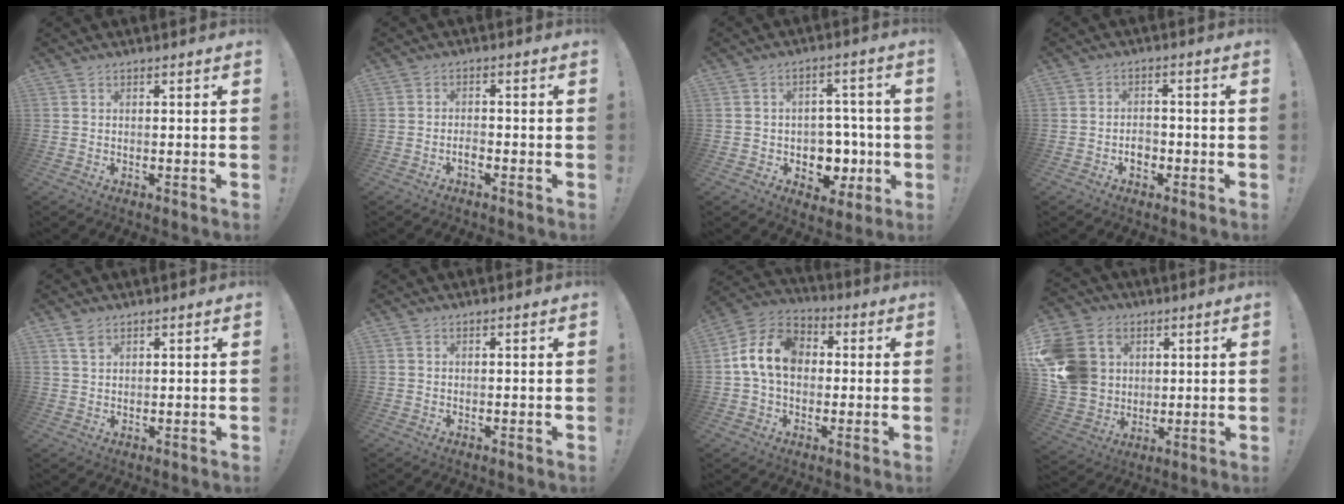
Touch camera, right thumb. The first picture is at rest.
{"total": 2.4, "force": [-1.7, 0.8, 1.4], "torque": [-0.030, 0.006, -0.029]}
{"total": 9.0, "force": [-2.1, 7.9, 3.7], "torque": [-0.036, 0.016, -0.024]}
{"total": 4.0, "force": [-1.6, 3.0, 2.2], "torque": [-0.020, 0.003, -0.030]}
{"total": 3.1, "force": [2.1, 1.3, 1.9], "torque": [-0.024, -0.012, 0.037]}
{"total": 0.0}
{"total": 14.9, "force": [1.9, 11.7, 9.1], "torque": [-0.158, 0.020, 0.043]}
{"total": 16.1, "force": [3.7, 13.8, 7.3], "torque": [-0.132, -0.005, 0.084]}